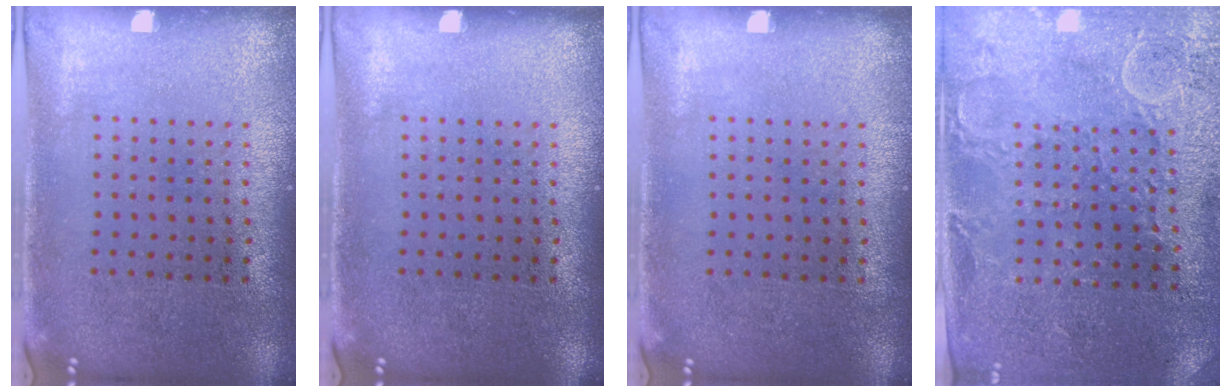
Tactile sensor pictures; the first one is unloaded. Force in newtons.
{"total": 0.0}
{"total": 0.0}
{"total": 2.9, "press": 2.8, "slide": 0.4}